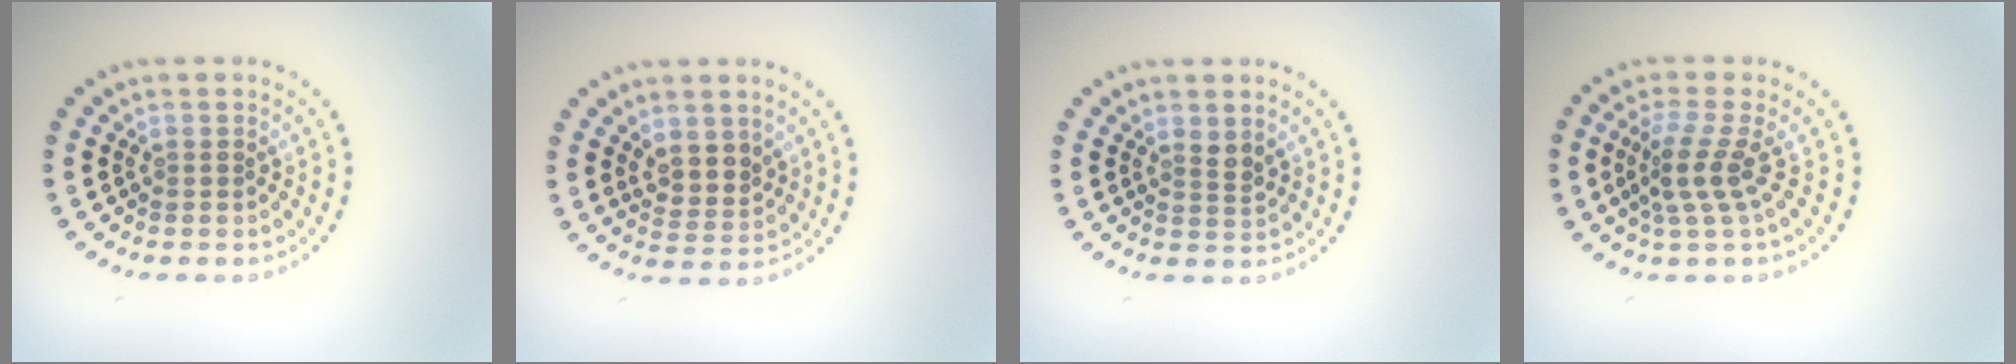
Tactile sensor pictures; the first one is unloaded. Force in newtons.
{"total": 2.3, "press": 1.9, "slide": 1.2}
{"total": 1.2, "press": 1.0, "slide": 0.7}
{"total": 2.9, "press": 2.0, "slide": 2.2}